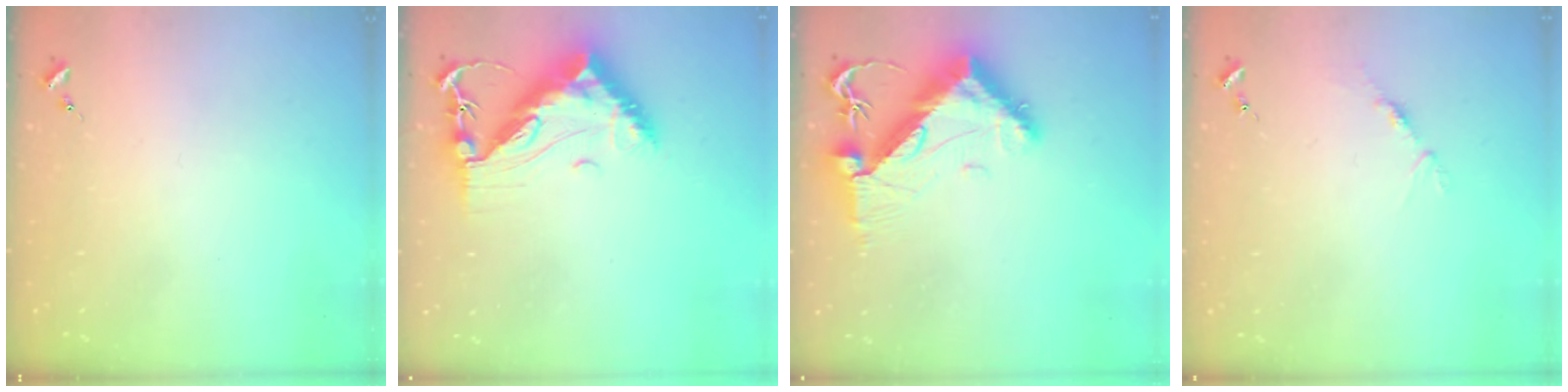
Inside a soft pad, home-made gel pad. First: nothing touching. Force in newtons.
{"total": 13.5, "press": 13.4, "slide": 1.3}
{"total": 11.4, "press": 11.4, "slide": 1.2}
{"total": 4.0, "press": 3.9, "slide": 0.5}